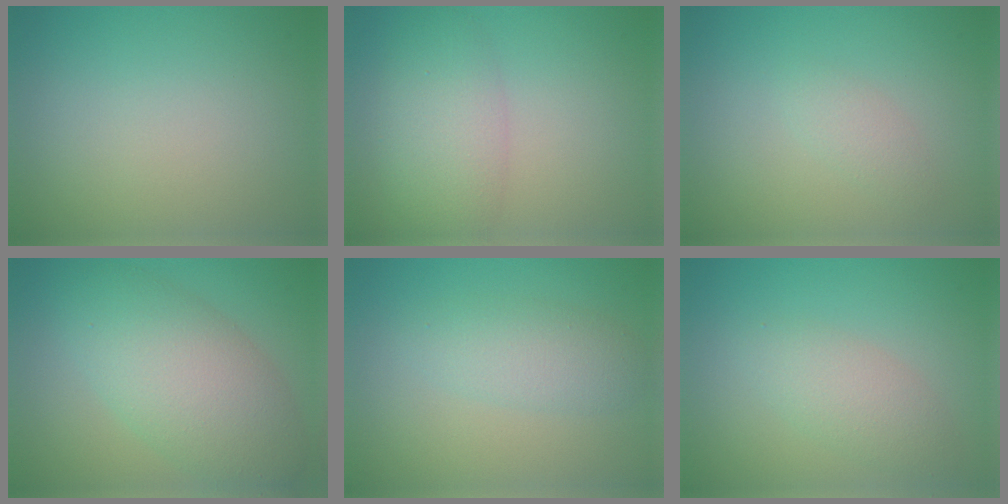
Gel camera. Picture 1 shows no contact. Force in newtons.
{"total": 4.7, "press": 4.7, "slide": 0.2}
{"total": 1.3, "press": 1.3, "slide": 0.0}
{"total": 7.5, "press": 7.5, "slide": 0.1}
{"total": 2.8, "press": 2.8, "slide": 0.1}
{"total": 2.8, "press": 2.8, "slide": 0.1}